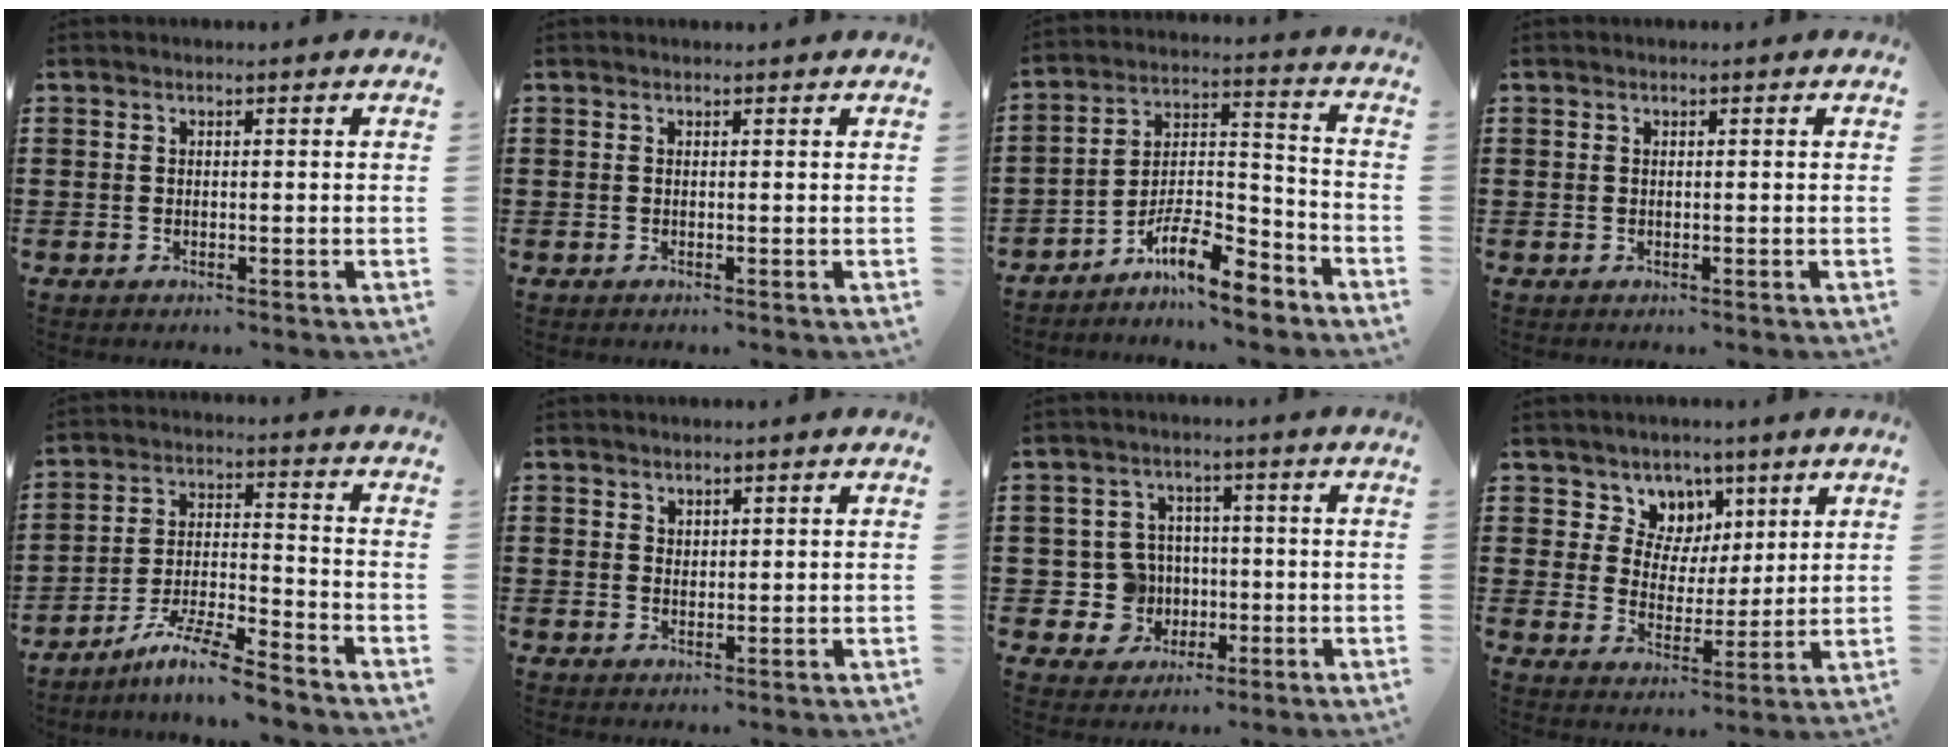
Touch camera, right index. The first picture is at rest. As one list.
[{"total": 0.0}, {"total": 9.6, "force": [-7.8, 2.3, 5.1], "torque": [-0.085, 0.019, -0.147]}, {"total": 0.0}, {"total": 8.5, "force": [-7.4, 0.0, 4.0], "torque": [-0.081, 0.001, -0.145]}, {"total": 1.4, "force": [1.3, 0.7, 0.0], "torque": [-0.001, 0.002, 0.025]}, {"total": 6.5, "force": [-0.7, 6.2, 1.7], "torque": [-0.063, 0.014, -0.007]}, {"total": 6.4, "force": [3.5, 5.3, -0.1], "torque": [-0.045, -0.020, 0.062]}]